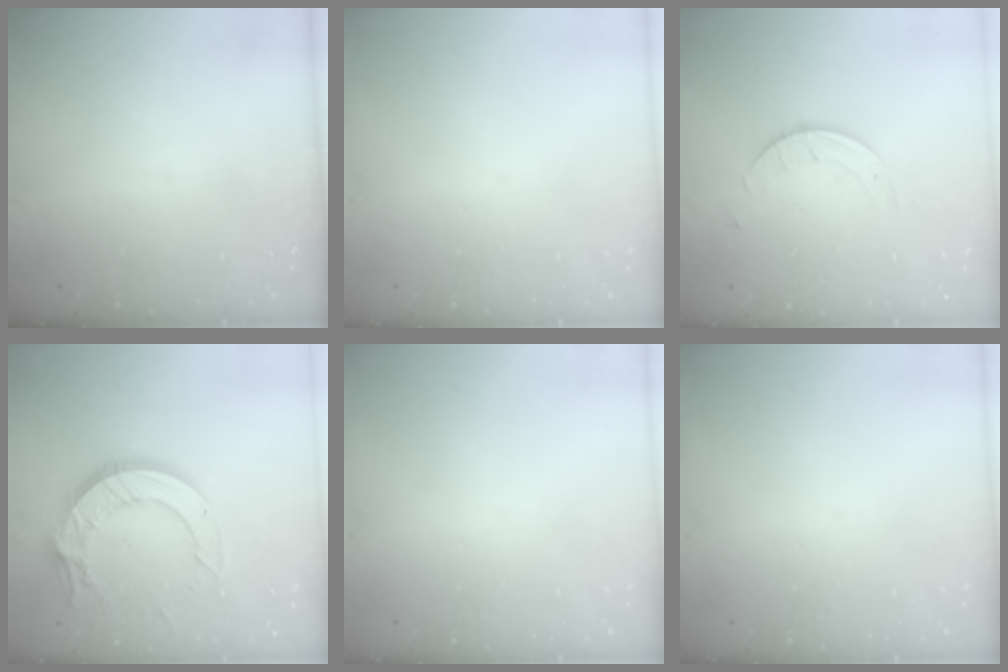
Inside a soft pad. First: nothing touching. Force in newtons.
{"total": 0.0}
{"total": 3.1, "press": 3.1, "slide": 0.2}
{"total": 15.3, "press": 15.2, "slide": 1.5}
{"total": 0.0}
{"total": 0.0}